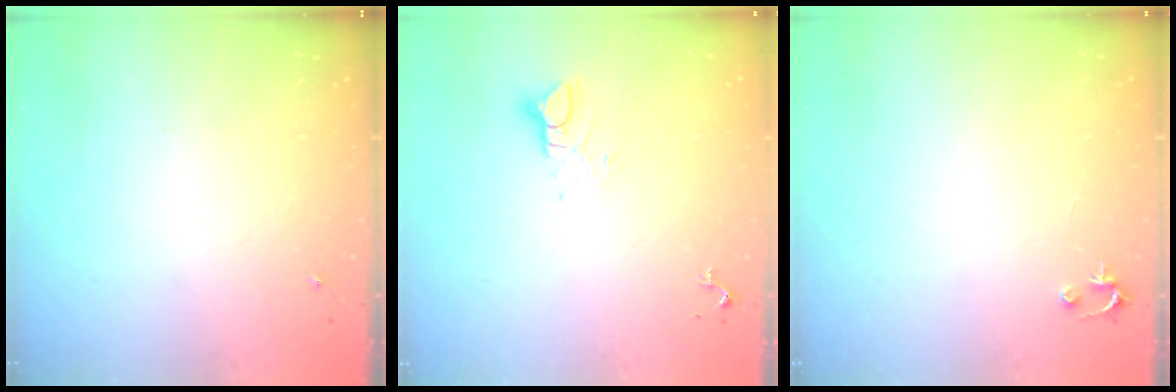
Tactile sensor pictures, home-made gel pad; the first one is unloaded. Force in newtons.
{"total": 5.6, "press": 5.6, "slide": 0.0}
{"total": 2.5, "press": 2.5, "slide": 0.2}